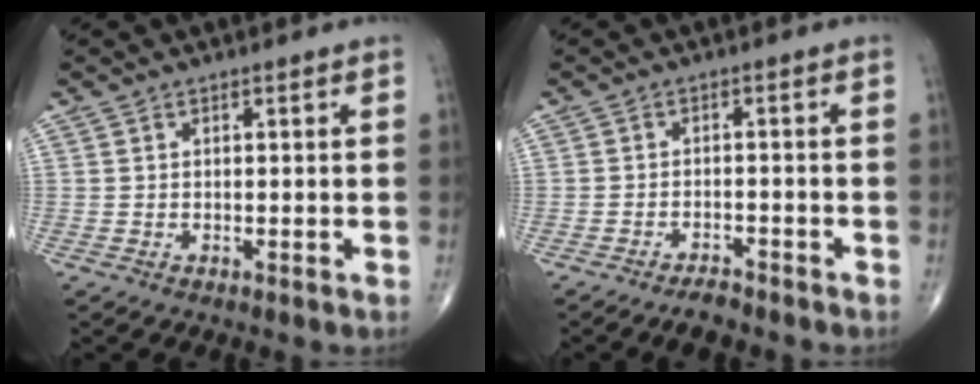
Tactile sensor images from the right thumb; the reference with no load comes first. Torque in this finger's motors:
{"motor_torque": [0.39, 0.29, -0.05, -0.14, -0.01]}